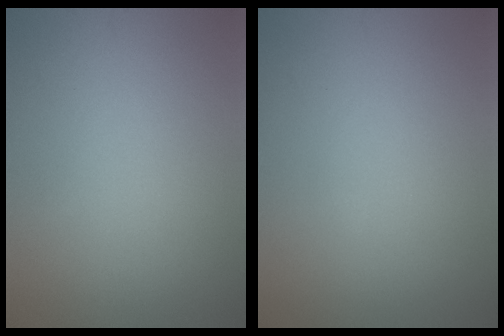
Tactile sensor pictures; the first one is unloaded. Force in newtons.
{"total": 0.0}